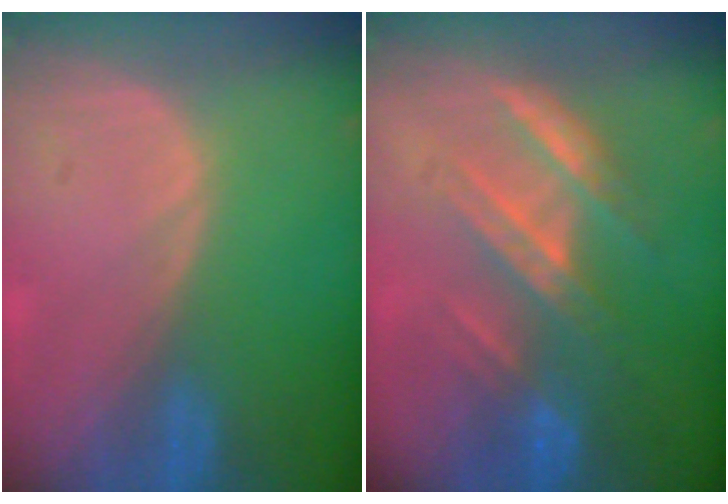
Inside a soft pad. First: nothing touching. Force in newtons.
{"total": 7.3, "press": 6.7, "slide": 2.9}